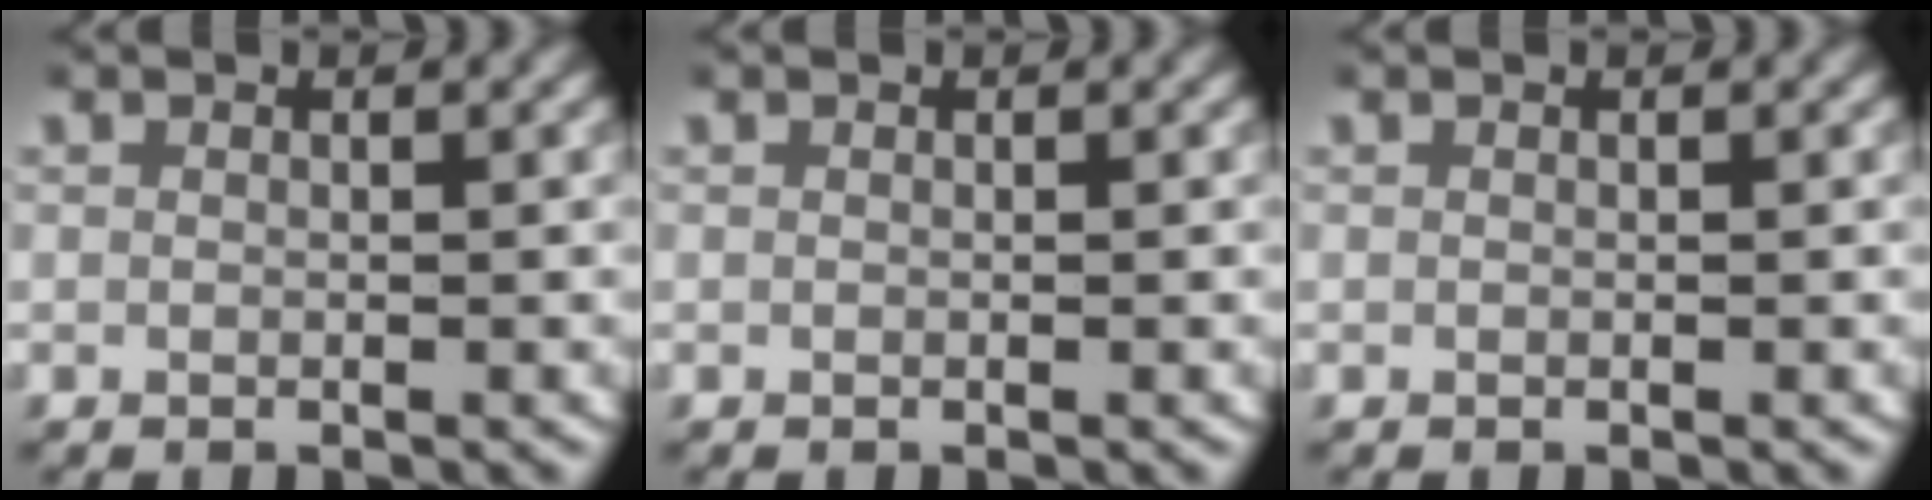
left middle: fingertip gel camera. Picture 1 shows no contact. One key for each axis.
{"total": 0.0}
{"total": 0.0}